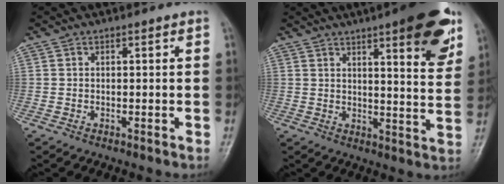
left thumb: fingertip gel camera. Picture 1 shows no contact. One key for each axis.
{"total": 15.2, "fx": 8.4, "fy": 3.5, "fz": 12.1, "tx": -0.129, "ty": -0.039, "tz": 0.110}